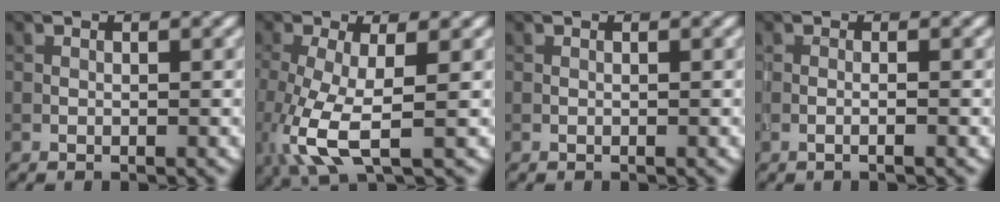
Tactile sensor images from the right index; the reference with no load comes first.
{"total": 5.7, "force": [-1.2, 1.8, 5.3], "torque": [-0.125, -0.016, -0.021]}
{"total": 0.0}
{"total": 1.3, "force": [-0.2, 0.3, 1.3], "torque": [-0.012, -0.007, -0.013]}